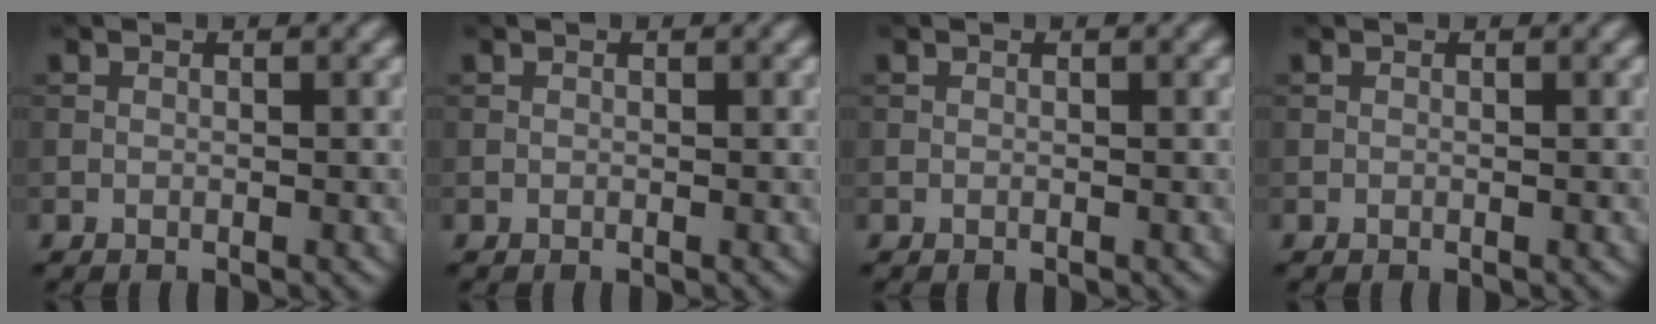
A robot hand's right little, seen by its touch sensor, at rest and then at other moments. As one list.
[{"total": 0.0}, {"total": 0.0}, {"total": 0.0}]